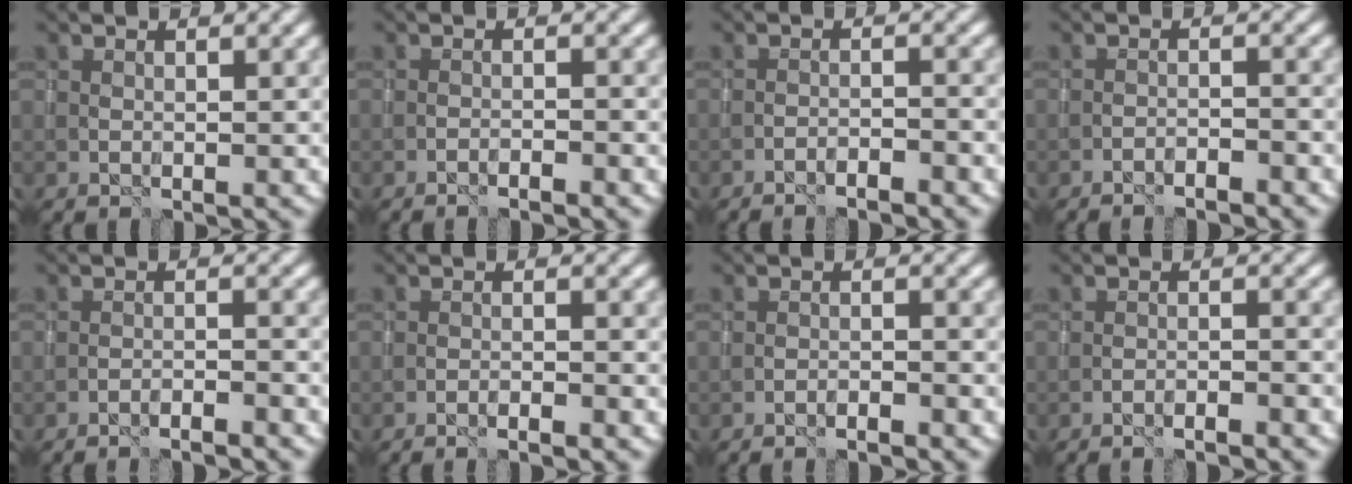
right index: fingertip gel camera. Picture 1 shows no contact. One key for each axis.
{"total": 1.4, "fx": -1.1, "fy": 0.1, "fz": 0.8, "tx": -0.018, "ty": 0.006, "tz": -0.023}
{"total": 2.5, "fx": -2.2, "fy": 0.3, "fz": 1.1, "tx": -0.018, "ty": 0.008, "tz": -0.037}
{"total": 2.3, "fx": -2.1, "fy": 0.2, "fz": 0.8, "tx": -0.015, "ty": 0.008, "tz": -0.033}
{"total": 3.0, "fx": -2.7, "fy": 0.3, "fz": 1.2, "tx": -0.014, "ty": 0.009, "tz": -0.043}
{"total": 2.2, "fx": -1.8, "fy": 0.2, "fz": 1.3, "tx": -0.025, "ty": 0.007, "tz": -0.034}
{"total": 1.9, "fx": -1.7, "fy": 0.1, "fz": 0.8, "tx": -0.017, "ty": 0.007, "tz": -0.029}
{"total": 2.7, "fx": -2.4, "fy": 0.3, "fz": 1.1, "tx": -0.013, "ty": 0.009, "tz": -0.039}